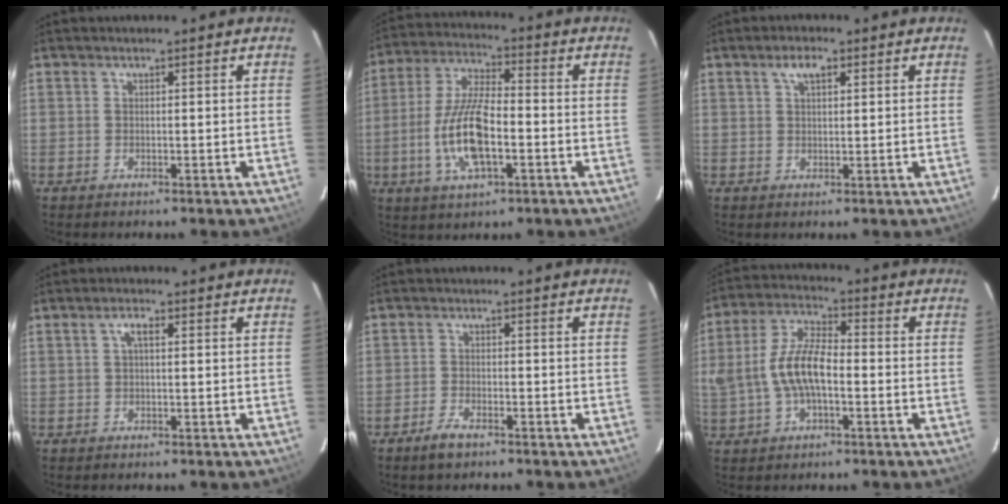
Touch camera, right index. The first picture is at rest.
{"total": 12.9, "force": [-3.4, 4.5, 11.6], "torque": [-0.242, -0.001, -0.064]}
{"total": 3.1, "force": [1.5, 1.4, 2.3], "torque": [-0.042, 0.009, 0.028]}
{"total": 2.0, "force": [0.4, 0.7, 1.8], "torque": [-0.038, 0.008, 0.007]}
{"total": 3.6, "force": [-2.6, 1.3, 2.0], "torque": [-0.056, -0.001, -0.053]}
{"total": 10.4, "force": [-1.7, 4.8, 9.1], "torque": [-0.188, 0.013, -0.027]}